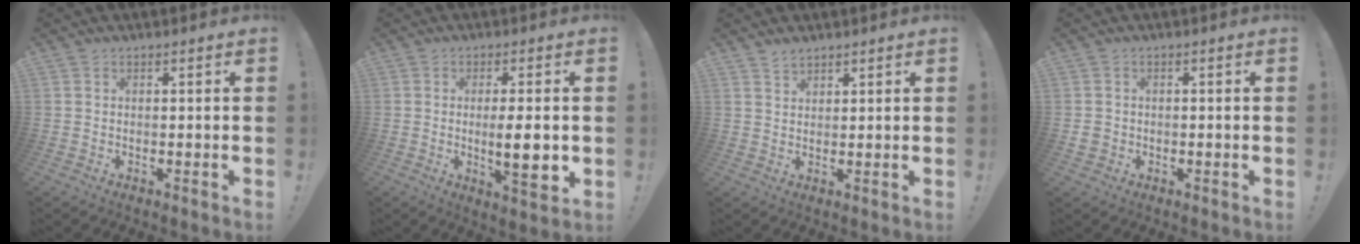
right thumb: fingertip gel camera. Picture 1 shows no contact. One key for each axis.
{"total": 9.1, "fx": -0.7, "fy": 1.8, "fz": 8.9, "tx": -0.136, "ty": -0.008, "tz": -0.015}
{"total": 2.8, "fx": 2.5, "fy": 1.1, "fz": 0.4, "tx": 0.001, "ty": -0.019, "tz": 0.046}
{"total": 2.2, "fx": -0.2, "fy": 2.1, "fz": 0.6, "tx": -0.017, "ty": 0.007, "tz": 0.000}